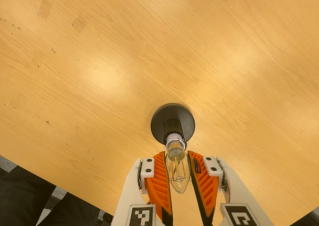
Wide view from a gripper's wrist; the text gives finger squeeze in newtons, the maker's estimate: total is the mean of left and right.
{"total": 10.6, "left": 10.1, "right": 11.1}